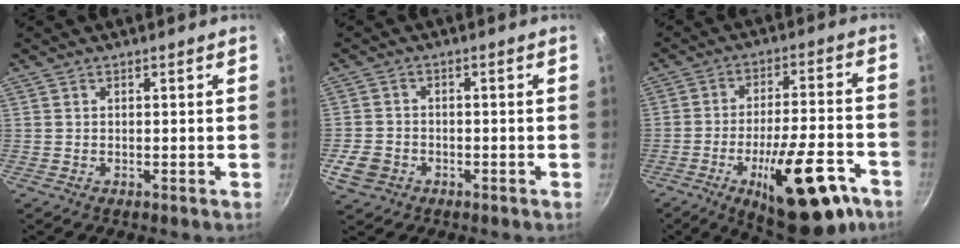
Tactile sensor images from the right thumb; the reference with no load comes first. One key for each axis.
{"total": 4.8, "fx": -2.1, "fy": 3.8, "fz": 2.0, "tx": -0.040, "ty": 0.018, "tz": -0.038}
{"total": 19.9, "fx": -9.8, "fy": 6.8, "fz": 16.0, "tx": -0.206, "ty": 0.040, "tz": -0.135}